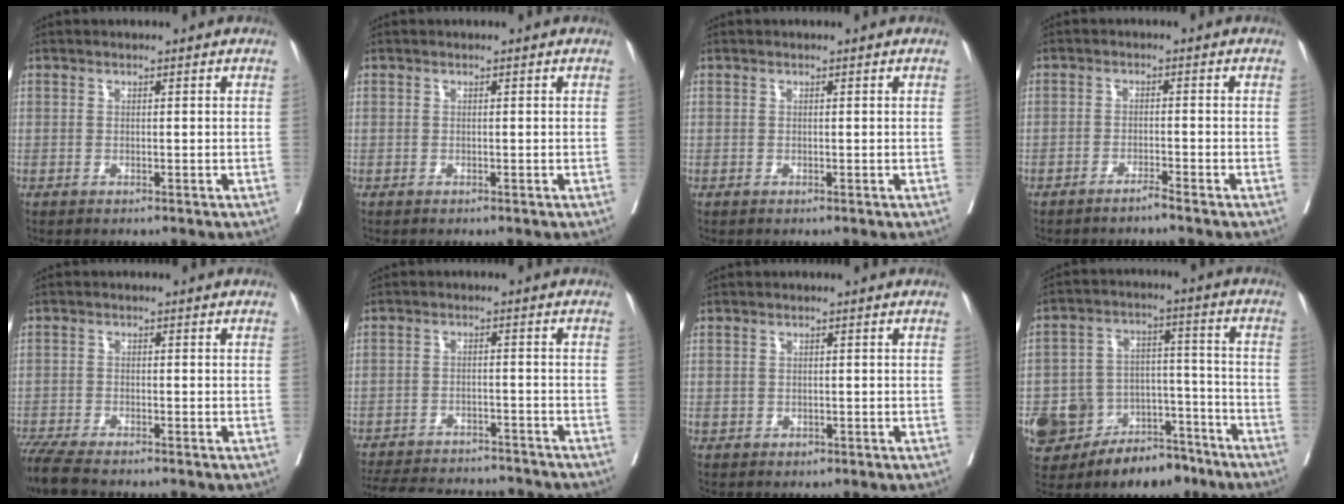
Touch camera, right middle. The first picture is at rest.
{"total": 0.0}
{"total": 0.0}
{"total": 1.8, "force": [-1.6, -0.2, 0.8], "torque": [-0.013, 0.001, -0.031]}
{"total": 6.7, "force": [-5.7, 1.0, 3.4], "torque": [-0.066, -0.020, -0.101]}
{"total": 17.9, "force": [-16.4, 4.2, 5.8], "torque": [-0.144, -0.012, -0.225]}
{"total": 1.1, "force": [-0.2, 1.0, 0.4], "torque": [-0.008, 0.001, 0.002]}
{"total": 15.6, "force": [-10.7, 9.5, 6.2], "torque": [-0.096, 0.047, -0.159]}